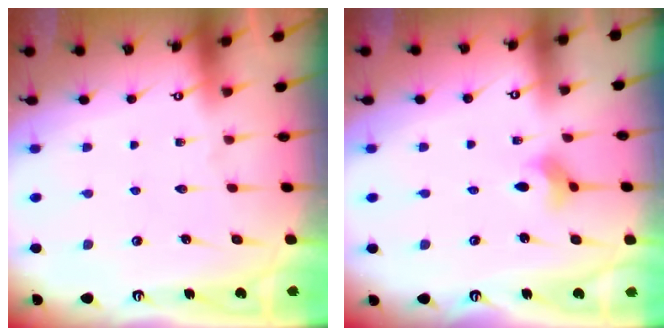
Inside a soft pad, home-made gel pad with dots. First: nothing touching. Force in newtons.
{"total": 2.9, "press": 2.9, "slide": 0.3}